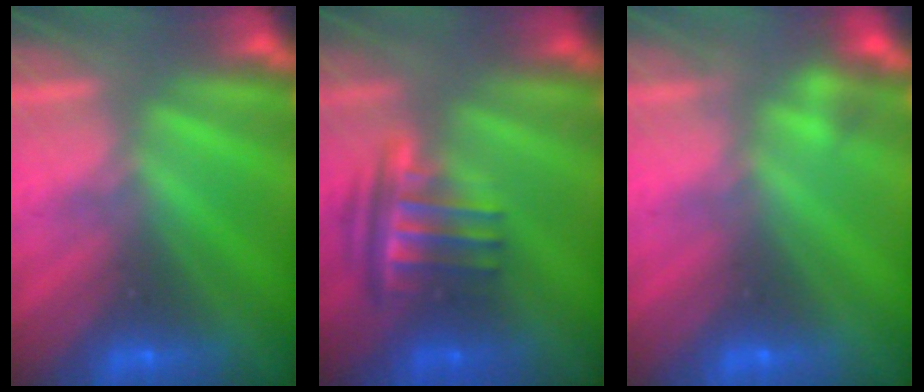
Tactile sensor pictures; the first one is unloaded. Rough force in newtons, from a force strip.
{"total": 3.7}
{"total": 2.1}